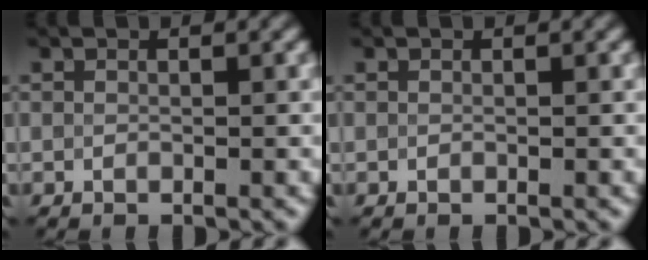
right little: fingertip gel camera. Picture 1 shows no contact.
{"total": 0.0}